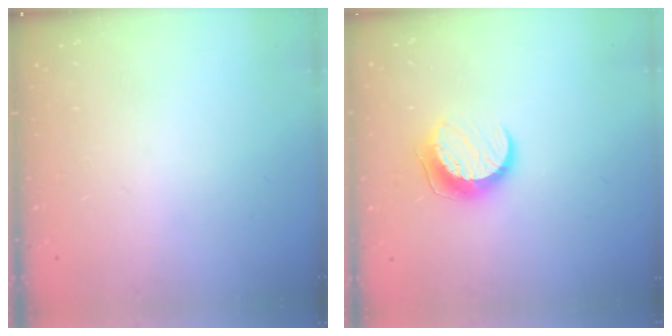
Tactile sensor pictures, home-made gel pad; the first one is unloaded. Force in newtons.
{"total": 9.9, "press": 9.9, "slide": 0.9}